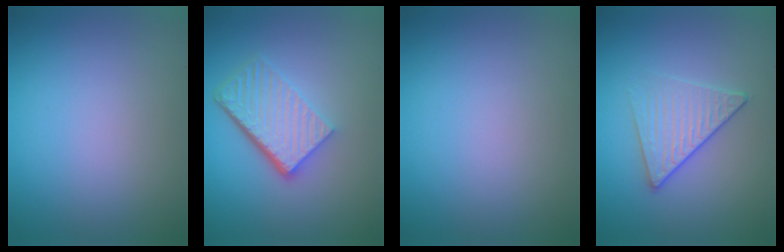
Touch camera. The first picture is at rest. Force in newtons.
{"total": 6.0, "press": 4.1, "slide": 4.4}
{"total": 0.0}
{"total": 3.4, "press": 3.0, "slide": 1.4}